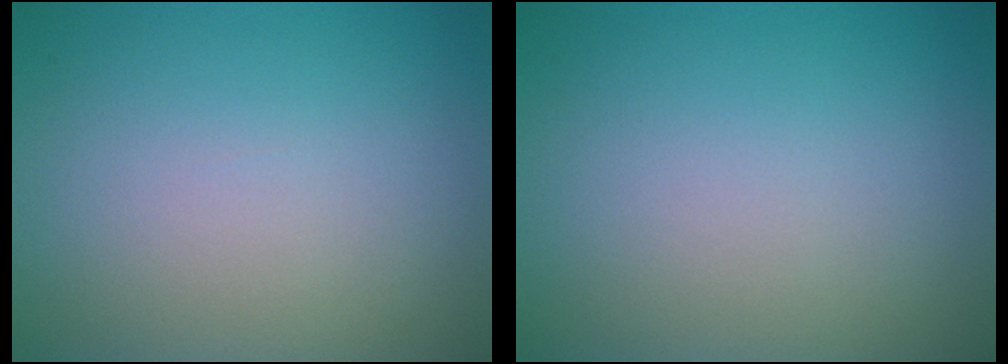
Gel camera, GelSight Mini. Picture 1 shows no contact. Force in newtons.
{"total": 0.0}